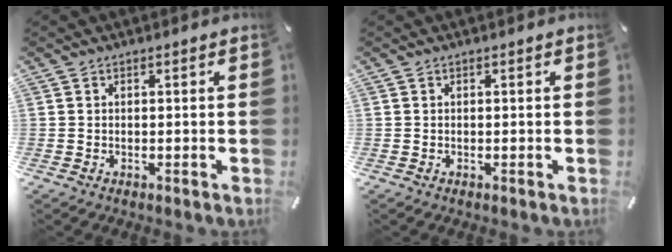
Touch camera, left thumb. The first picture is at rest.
{"total": 0.0}